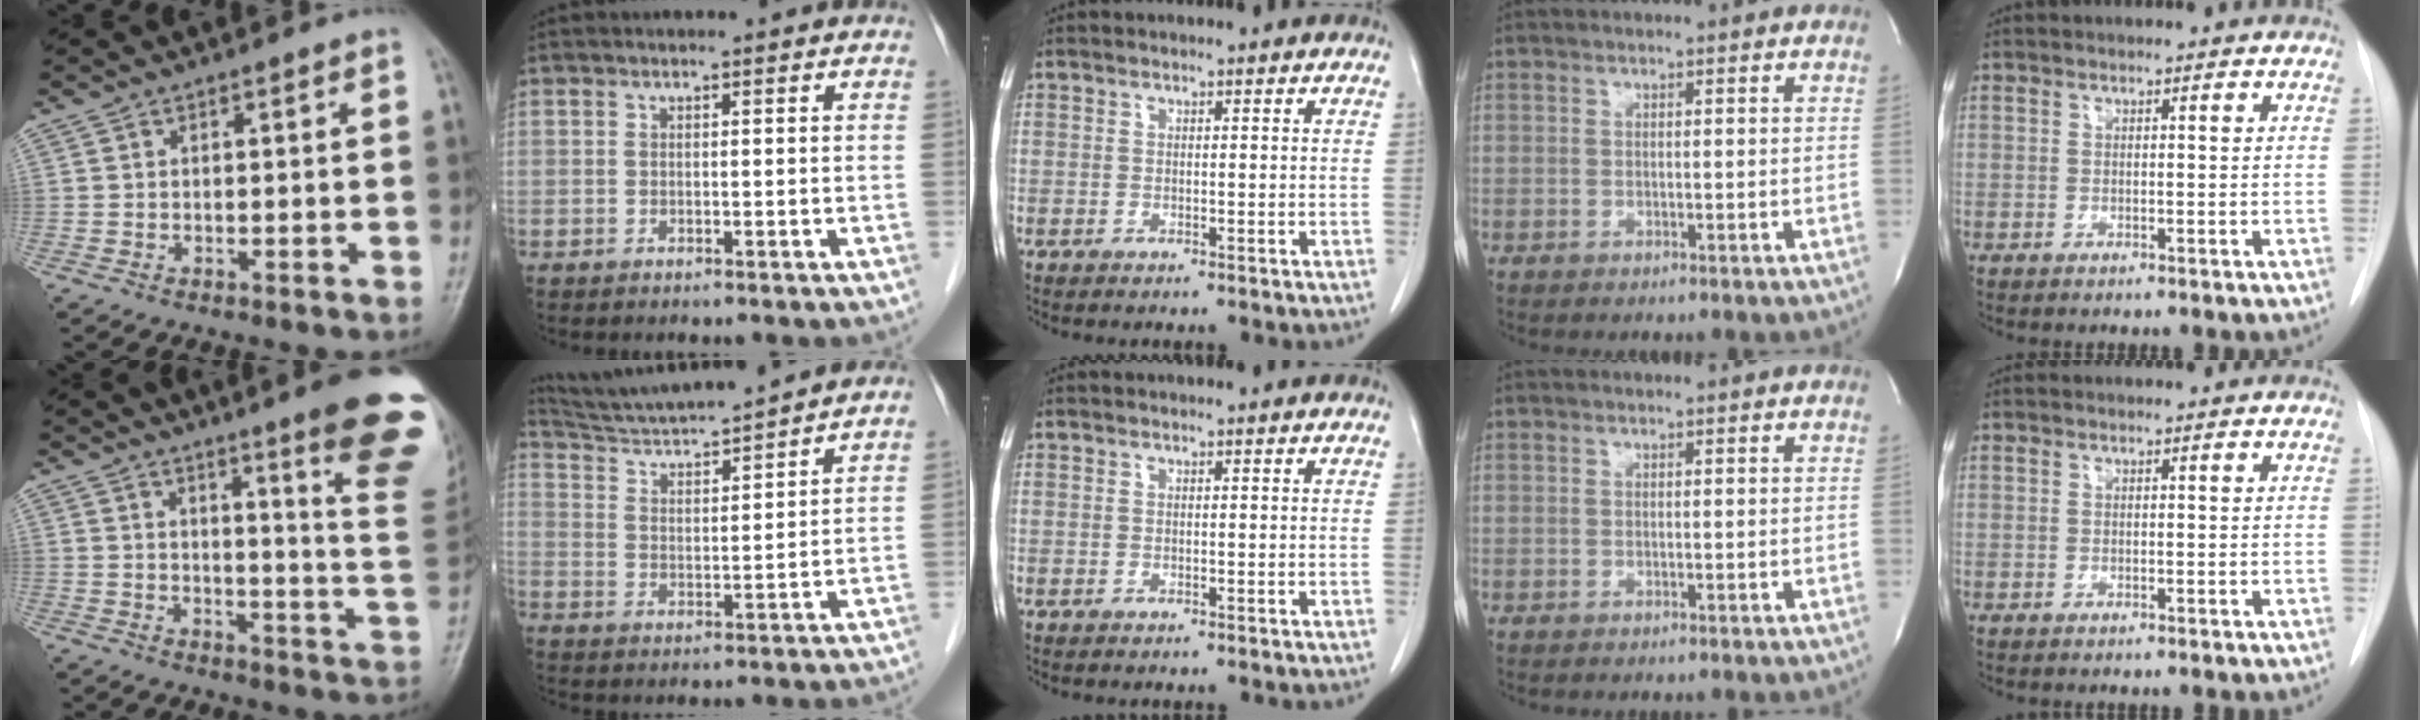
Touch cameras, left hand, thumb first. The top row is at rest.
{"thumb": {"total": 18.1, "force": [11.5, 1.0, 13.9], "torque": [-0.146, -0.079, 0.137]}, "index": {"total": 12.1, "force": [11.4, -0.6, 4.2], "torque": [-0.082, 0.007, 0.194]}}